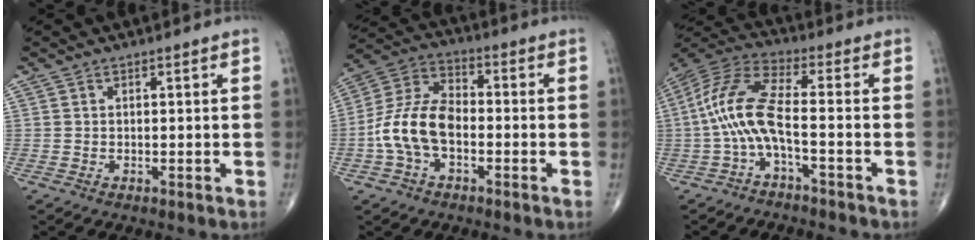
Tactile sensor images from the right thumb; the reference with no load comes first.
{"total": 11.9, "force": [-2.8, 7.1, 9.1], "torque": [-0.181, 0.041, -0.061]}
{"total": 11.1, "force": [-2.6, 3.0, 10.3], "torque": [-0.240, 0.050, -0.057]}